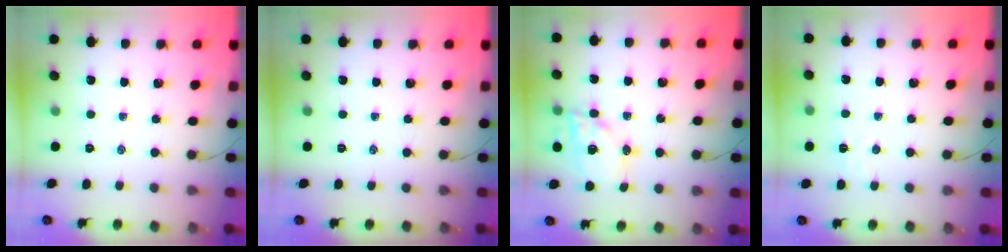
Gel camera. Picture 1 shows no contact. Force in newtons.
{"total": 0.0}
{"total": 15.2, "press": 14.9, "slide": 3.0}
{"total": 3.8, "press": 3.6, "slide": 1.1}